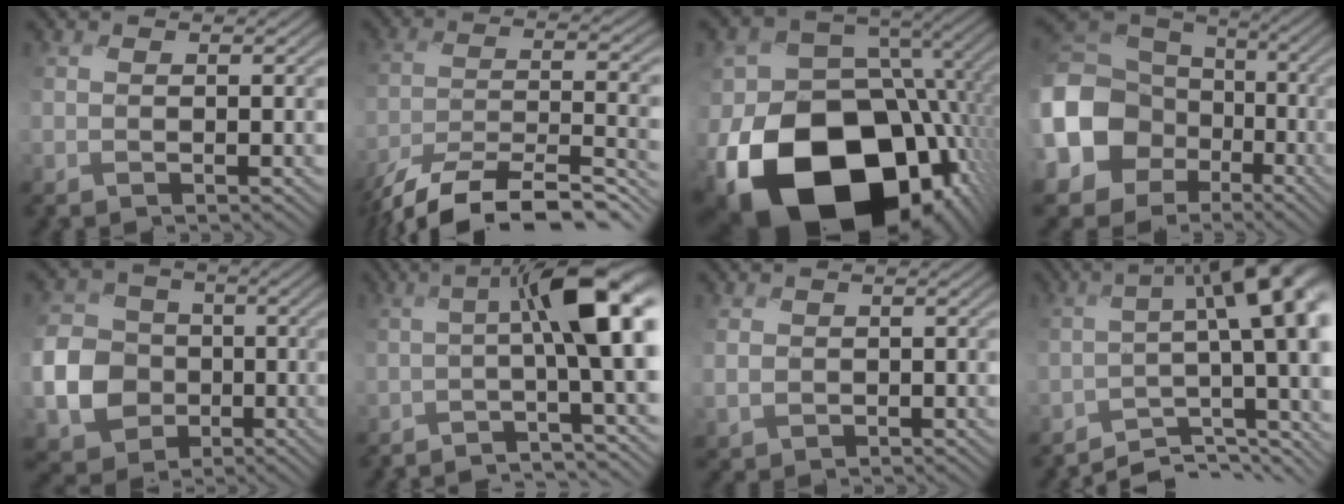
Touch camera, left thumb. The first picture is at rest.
{"total": 14.4, "force": [-12.5, 3.3, 6.4], "torque": [-0.129, -0.023, -0.196]}
{"total": 24.0, "force": [-10.5, 16.8, 13.6], "torque": [-0.289, -0.041, -0.164]}
{"total": 17.7, "force": [-3.9, 14.9, 8.7], "torque": [-0.263, -0.042, -0.075]}
{"total": 9.9, "force": [-2.5, 8.8, 3.8], "torque": [-0.119, -0.032, -0.068]}
{"total": 9.2, "force": [-1.7, 1.7, 8.9], "torque": [-0.098, 0.010, -0.041]}
{"total": 1.8, "force": [0.0, 1.8, -0.2], "torque": [-0.012, -0.010, -0.003]}
{"total": 10.6, "force": [-5.5, 2.8, 8.6], "torque": [-0.112, 0.000, -0.093]}